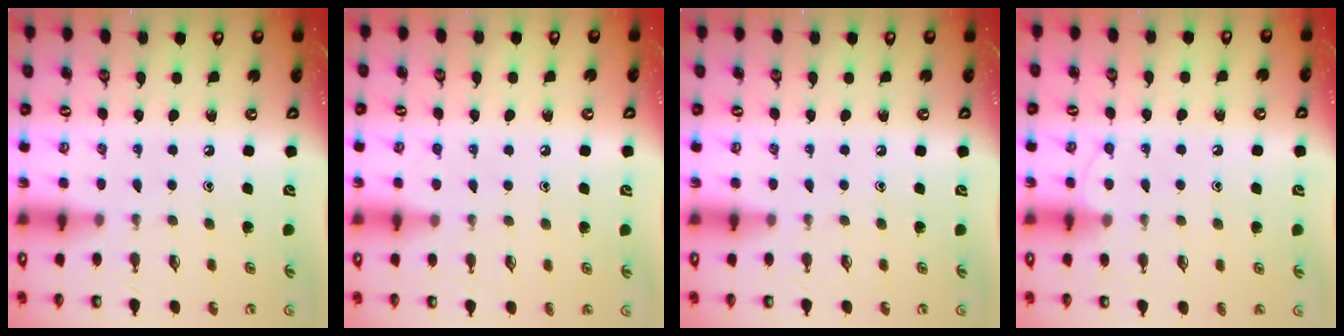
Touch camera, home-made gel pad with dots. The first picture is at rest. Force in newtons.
{"total": 5.0, "press": 5.0, "slide": 0.5}
{"total": 0.0}
{"total": 5.8, "press": 5.8, "slide": 0.6}